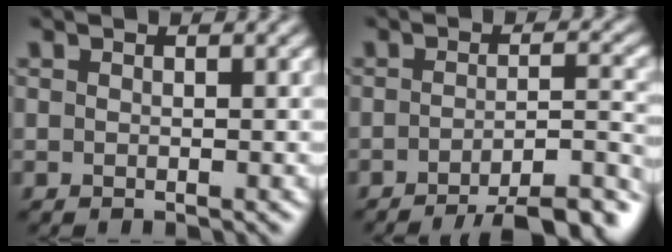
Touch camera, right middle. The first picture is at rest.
{"total": 8.6, "force": [-6.7, 2.1, 5.0], "torque": [-0.061, 0.007, -0.090]}